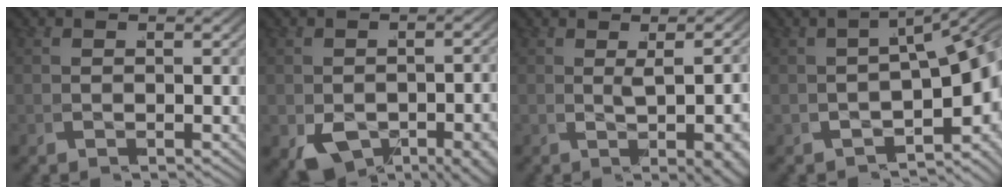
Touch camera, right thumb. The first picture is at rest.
{"total": 5.6, "force": [-2.9, 2.8, 3.9], "torque": [-0.047, -0.020, -0.032]}
{"total": 4.9, "force": [0.2, 1.2, 4.8], "torque": [-0.058, 0.005, 0.009]}
{"total": 8.3, "force": [-1.9, 4.0, 7.0], "torque": [-0.072, -0.006, -0.022]}